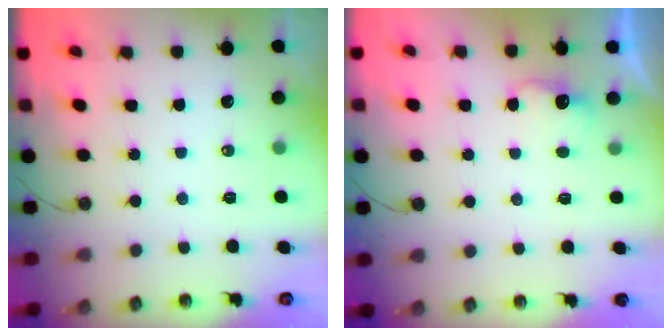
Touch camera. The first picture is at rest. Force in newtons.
{"total": 2.7, "press": 2.6, "slide": 0.9}